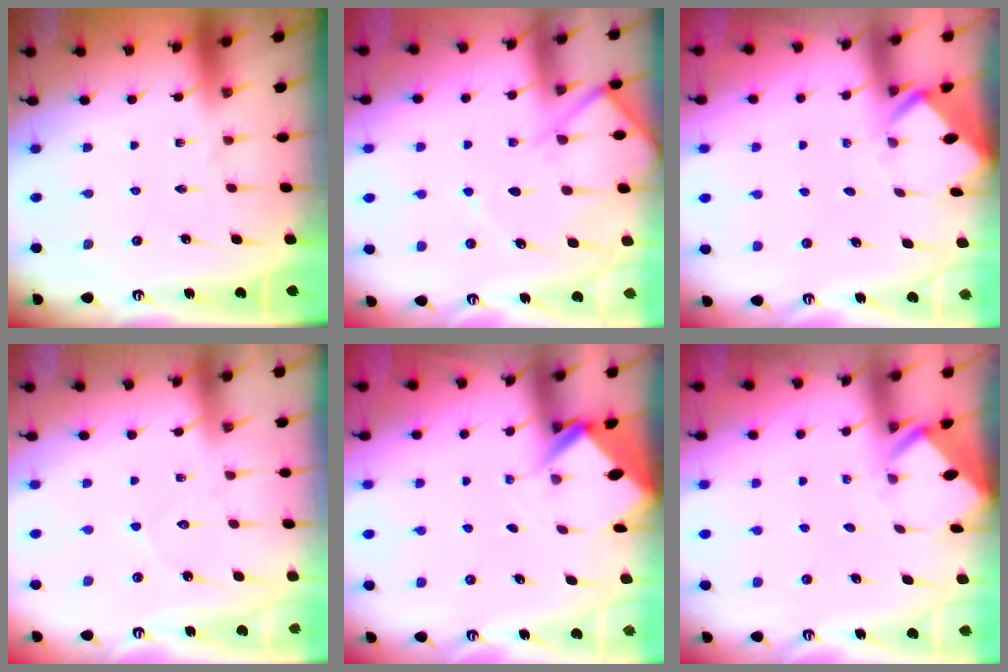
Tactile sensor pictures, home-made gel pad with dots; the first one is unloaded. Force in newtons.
{"total": 8.5, "press": 8.4, "slide": 0.9}
{"total": 3.3, "press": 3.3, "slide": 0.2}
{"total": 4.5, "press": 4.5, "slide": 0.3}
{"total": 2.8, "press": 2.8, "slide": 0.1}
{"total": 3.0, "press": 3.0, "slide": 0.1}